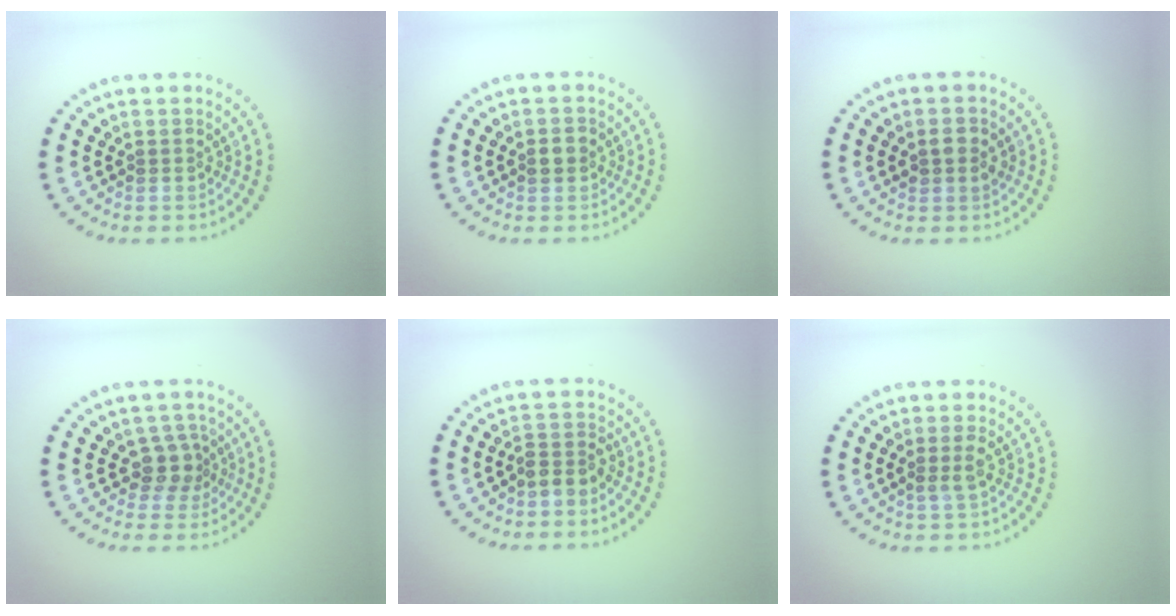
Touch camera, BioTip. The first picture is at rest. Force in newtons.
{"total": 1.2, "press": 1.1, "slide": 0.1}
{"total": 1.6, "press": 1.5, "slide": 0.2}
{"total": 2.2, "press": 1.8, "slide": 1.3}
{"total": 2.0, "press": 1.6, "slide": 1.2}
{"total": 1.4, "press": 1.1, "slide": 0.9}